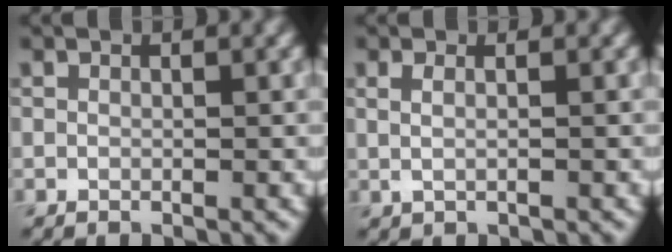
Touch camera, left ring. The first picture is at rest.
{"total": 1.3, "force": [0.4, 0.6, 1.2], "torque": [-0.021, -0.005, 0.004]}